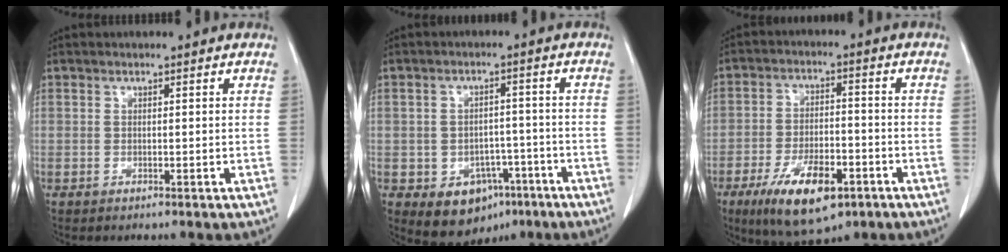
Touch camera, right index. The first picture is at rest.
{"total": 8.1, "force": [-4.0, 6.0, 3.7], "torque": [-0.046, 0.015, -0.047]}
{"total": 12.5, "force": [-6.7, 4.7, 9.4], "torque": [-0.171, -0.007, -0.104]}